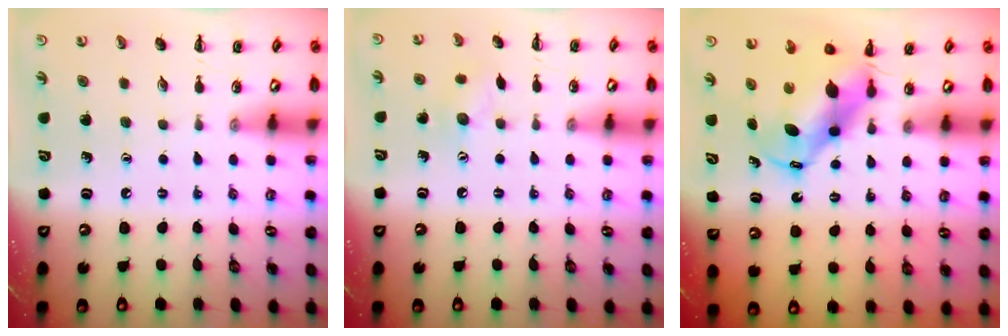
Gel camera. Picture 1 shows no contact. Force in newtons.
{"total": 6.5, "press": 6.4, "slide": 1.4}
{"total": 6.7, "press": 6.4, "slide": 2.1}